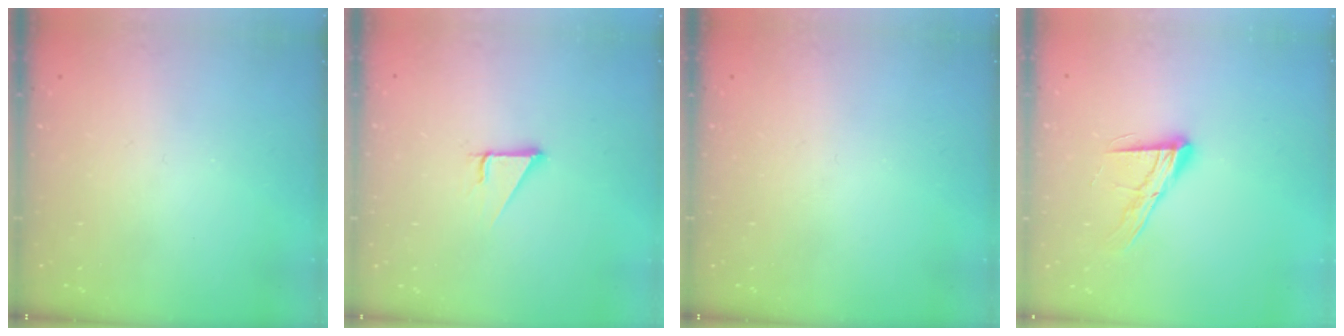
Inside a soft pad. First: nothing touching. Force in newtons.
{"total": 2.9, "press": 2.9, "slide": 0.1}
{"total": 0.0}
{"total": 12.4, "press": 12.3, "slide": 1.4}